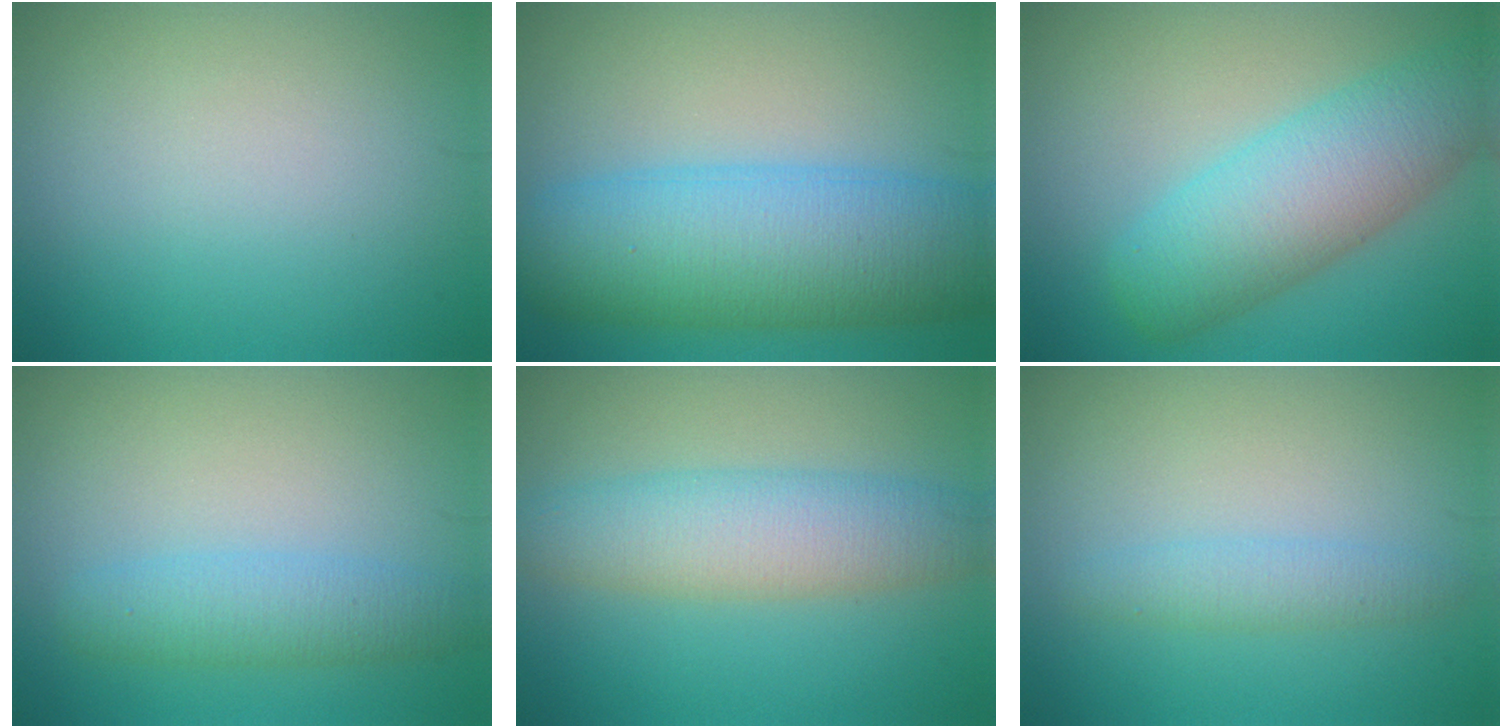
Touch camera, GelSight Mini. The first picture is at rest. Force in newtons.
{"total": 10.9, "press": 10.9, "slide": 0.2}
{"total": 7.5, "press": 7.5, "slide": 0.3}
{"total": 3.4, "press": 3.4, "slide": 0.1}
{"total": 5.6, "press": 5.6, "slide": 0.1}
{"total": 1.9, "press": 1.9, "slide": 0.1}